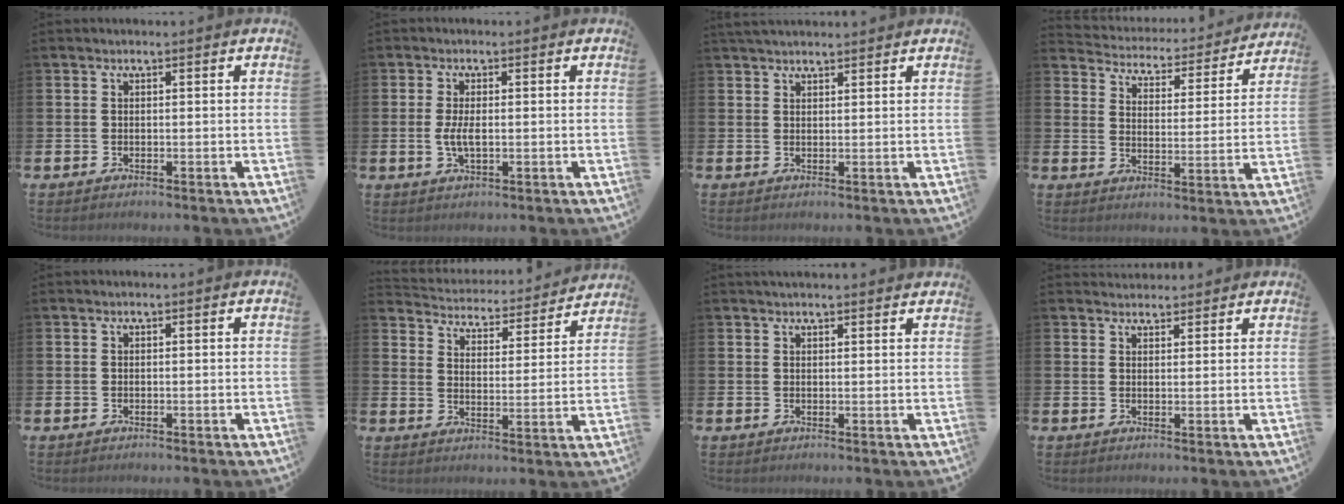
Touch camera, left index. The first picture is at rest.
{"total": 2.9, "force": [-0.1, 1.2, 2.6], "torque": [-0.047, 0.003, -0.003]}
{"total": 2.5, "force": [2.3, 0.6, 0.7], "torque": [-0.007, -0.007, 0.040]}
{"total": 4.4, "force": [4.3, 0.9, 0.2], "torque": [-0.026, -0.045, 0.067]}
{"total": 0.0}
{"total": 4.6, "force": [4.5, 0.9, 0.2], "torque": [-0.025, -0.045, 0.072]}
{"total": 1.8, "force": [1.8, 0.1, 0.3], "torque": [-0.004, -0.005, 0.032]}
{"total": 2.4, "force": [2.3, 0.7, -0.1], "torque": [0.007, -0.010, 0.040]}